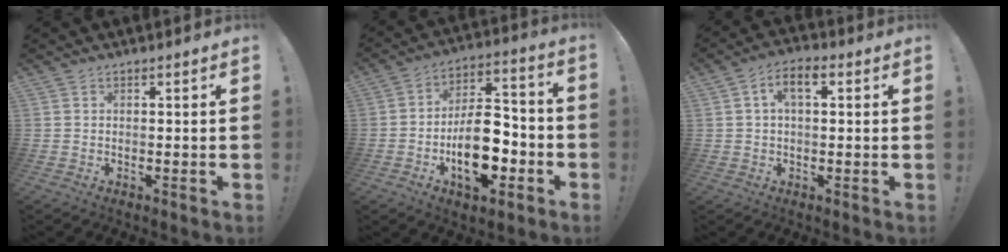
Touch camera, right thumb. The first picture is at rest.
{"total": 17.2, "force": [-6.1, 10.1, 12.5], "torque": [-0.193, 0.046, -0.092]}
{"total": 6.3, "force": [1.4, 3.6, 5.1], "torque": [-0.084, 0.013, 0.023]}